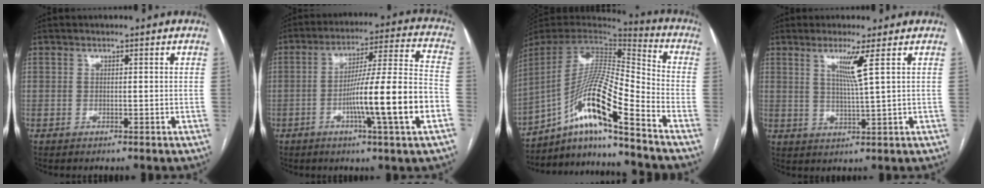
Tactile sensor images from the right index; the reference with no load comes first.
{"total": 15.8, "force": [-4.9, -0.7, 15.0], "torque": [-0.246, 0.002, -0.080]}
{"total": 17.1, "force": [-11.1, 0.0, 13.0], "torque": [-0.256, 0.005, -0.202]}
{"total": 4.7, "force": [2.0, -1.3, 4.0], "torque": [-0.078, -0.012, 0.040]}